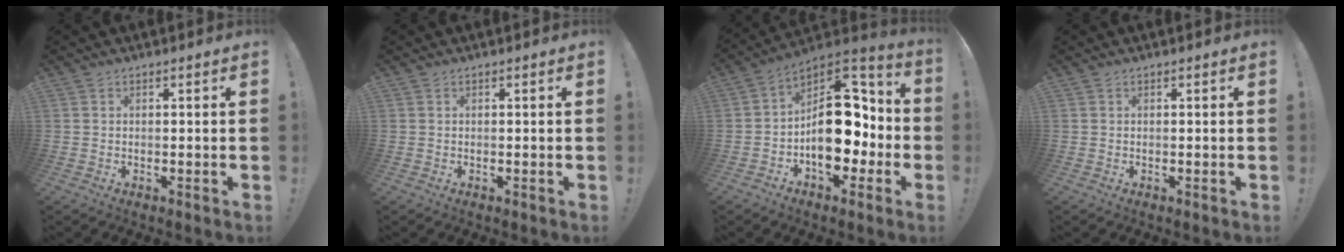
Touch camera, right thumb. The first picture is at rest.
{"total": 0.0}
{"total": 19.2, "force": [-2.4, 12.8, 14.2], "torque": [-0.193, 0.021, -0.025]}
{"total": 0.0}